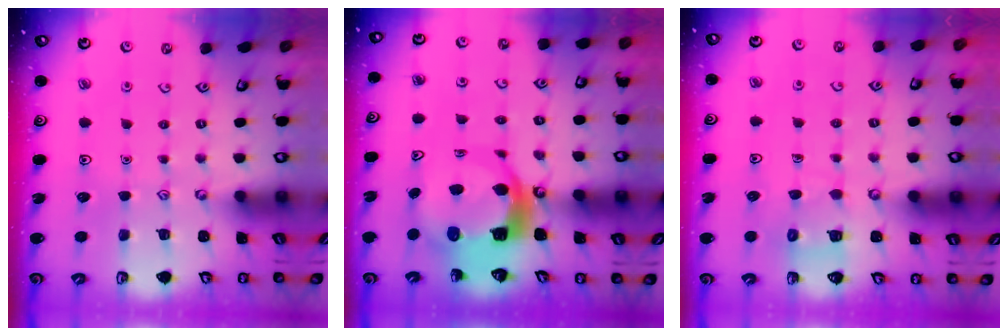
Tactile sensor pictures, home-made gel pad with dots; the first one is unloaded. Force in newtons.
{"total": 11.0, "press": 10.8, "slide": 1.6}
{"total": 5.3, "press": 5.3, "slide": 0.5}